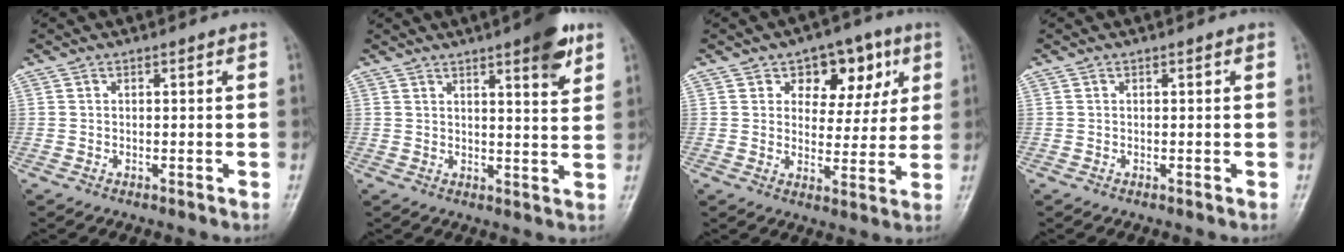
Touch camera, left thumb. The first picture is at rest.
{"total": 8.0, "force": [4.6, 1.7, 6.3], "torque": [-0.075, -0.022, 0.060]}
{"total": 10.8, "force": [4.6, 7.2, 6.6], "torque": [-0.039, -0.013, 0.063]}
{"total": 0.0}